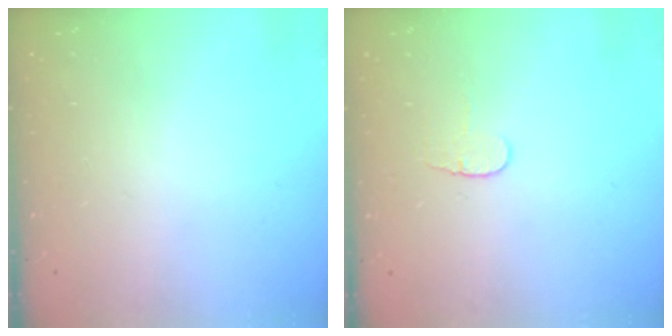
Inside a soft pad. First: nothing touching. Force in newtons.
{"total": 3.7, "press": 3.7, "slide": 0.5}